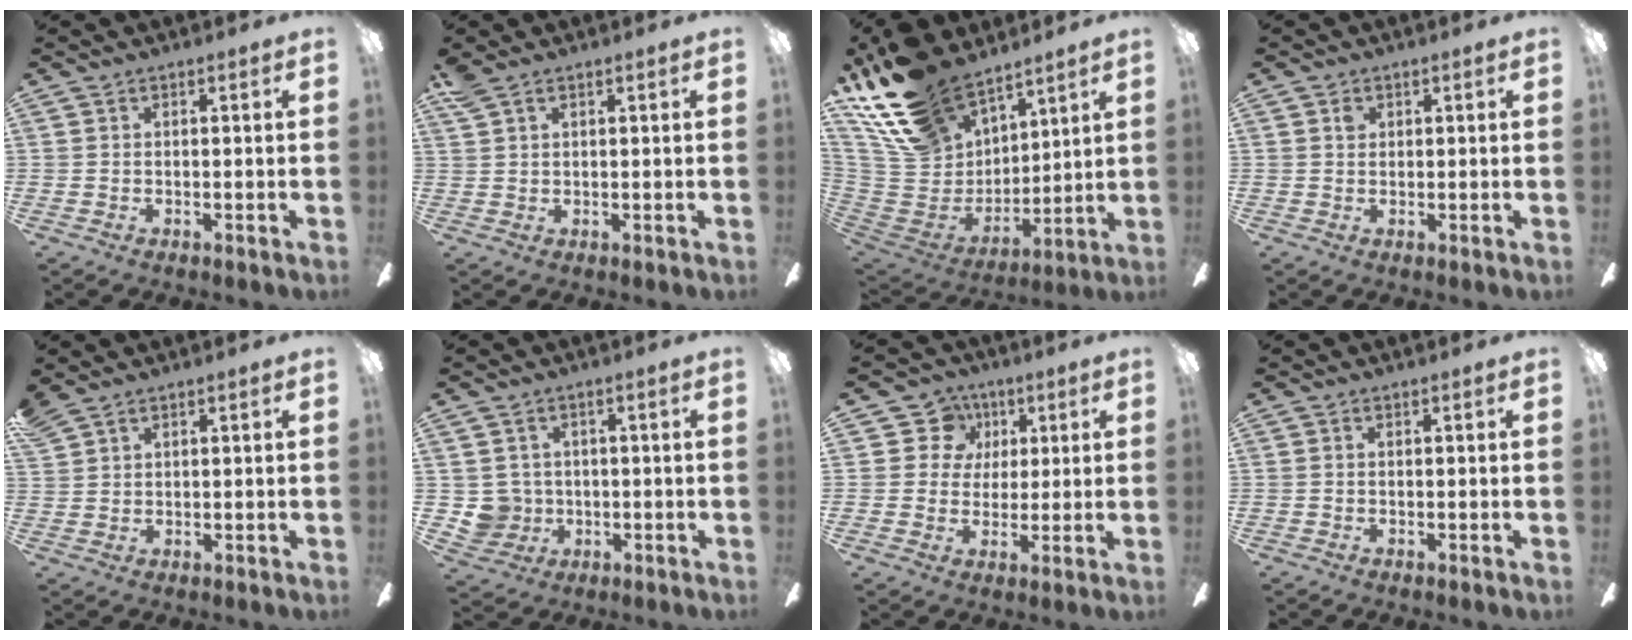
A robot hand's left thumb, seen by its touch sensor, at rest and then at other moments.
{"total": 2.5, "force": [1.7, 1.1, 1.4], "torque": [-0.031, -0.001, 0.032]}
{"total": 21.6, "force": [16.1, 11.1, 9.2], "torque": [-0.221, -0.089, 0.303]}
{"total": 1.3, "force": [0.7, 1.0, 0.4], "torque": [-0.001, -0.001, 0.011]}
{"total": 2.9, "force": [2.4, 1.3, 0.9], "torque": [-0.022, -0.004, 0.047]}
{"total": 5.2, "force": [0.5, 5.1, 0.5], "torque": [-0.032, 0.000, 0.012]}
{"total": 8.3, "force": [3.0, 7.6, 1.0], "torque": [-0.018, -0.014, 0.054]}
{"total": 0.0}